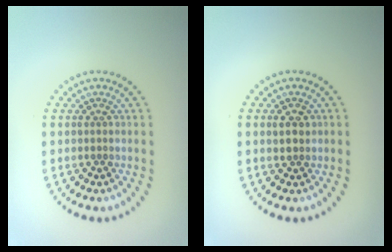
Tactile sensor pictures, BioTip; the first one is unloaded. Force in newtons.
{"total": 1.4, "press": 1.4, "slide": 0.4}